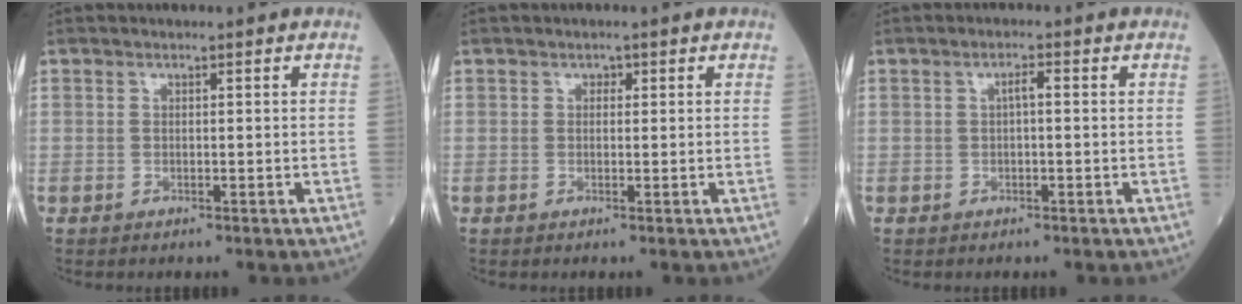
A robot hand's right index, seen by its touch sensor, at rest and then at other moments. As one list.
[{"total": 0.8, "force": [0.4, 0.7, 0.3], "torque": [0.000, 0.003, 0.003]}, {"total": 1.5, "force": [0.2, 0.3, 1.5], "torque": [-0.024, 0.005, 0.003]}]